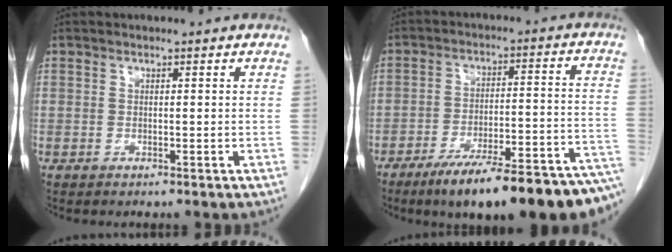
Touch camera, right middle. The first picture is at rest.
{"total": 20.9, "force": [-16.2, 2.3, 13.1], "torque": [-0.115, 0.019, -0.235]}